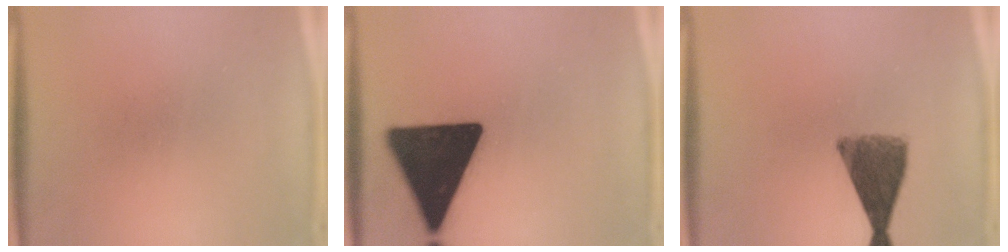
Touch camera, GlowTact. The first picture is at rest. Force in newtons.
{"total": 19.5}
{"total": 8.7}